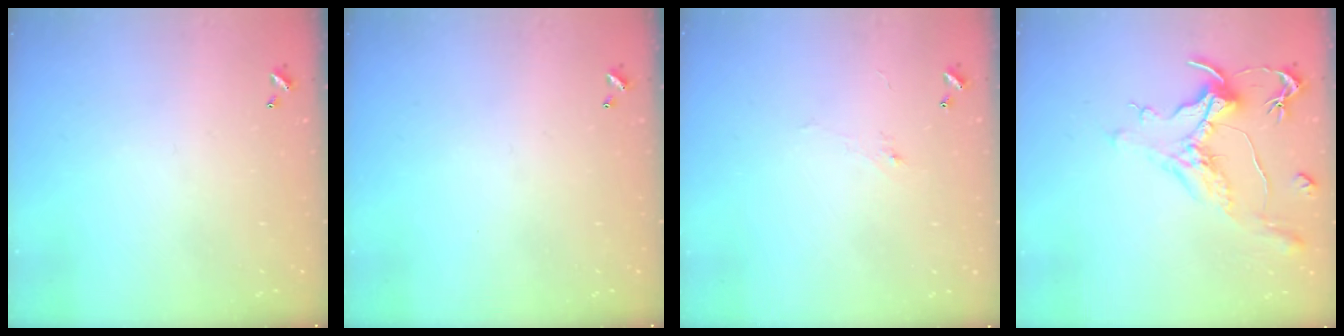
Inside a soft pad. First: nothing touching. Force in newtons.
{"total": 0.0}
{"total": 1.2, "press": 0.8, "slide": 0.8}
{"total": 1.3, "press": 1.1, "slide": 0.7}